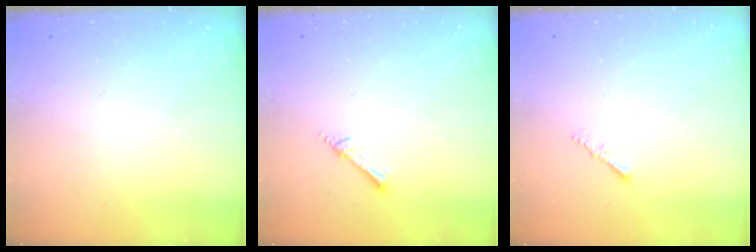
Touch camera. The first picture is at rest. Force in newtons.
{"total": 2.2, "press": 2.2, "slide": 0.3}
{"total": 1.2, "press": 1.1, "slide": 0.4}